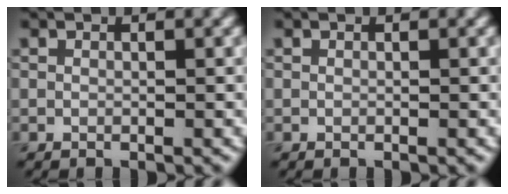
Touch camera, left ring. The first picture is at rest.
{"total": 0.0}